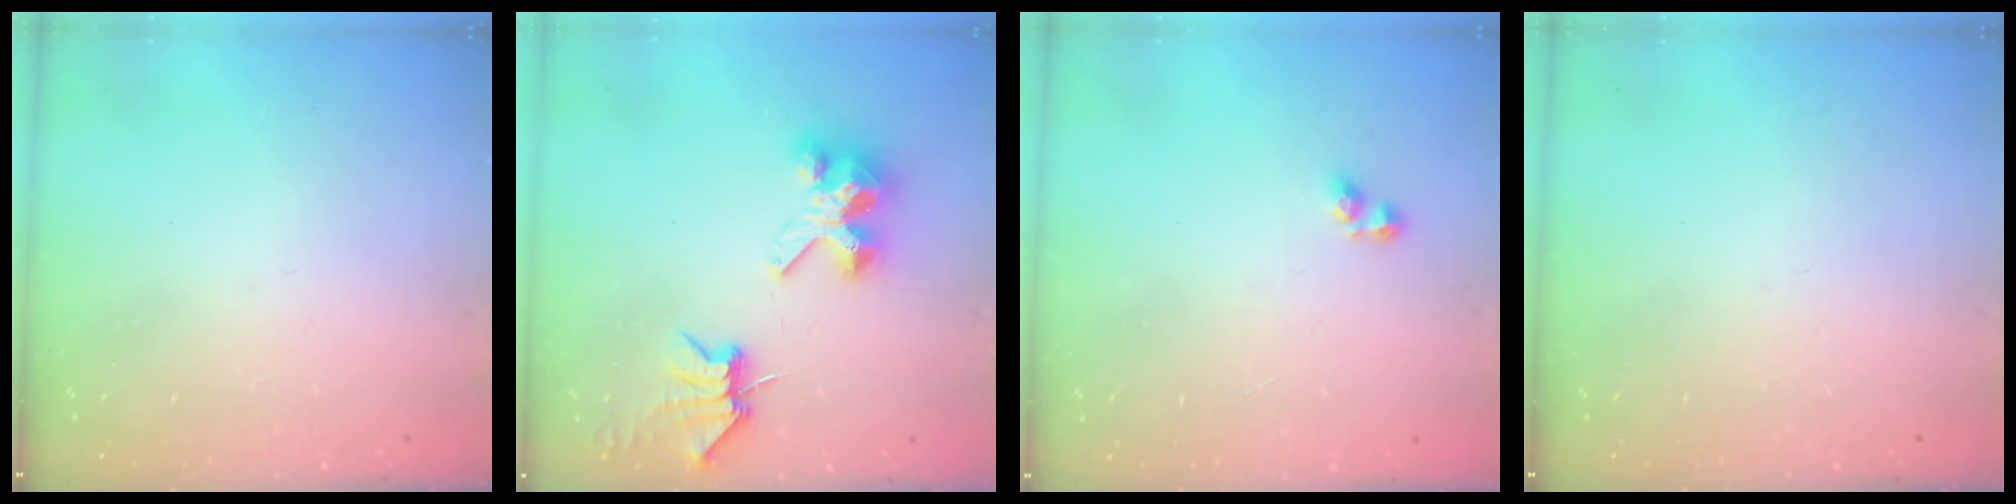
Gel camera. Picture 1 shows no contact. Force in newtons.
{"total": 7.0, "press": 6.9, "slide": 0.6}
{"total": 2.5, "press": 2.5, "slide": 0.1}
{"total": 0.0}